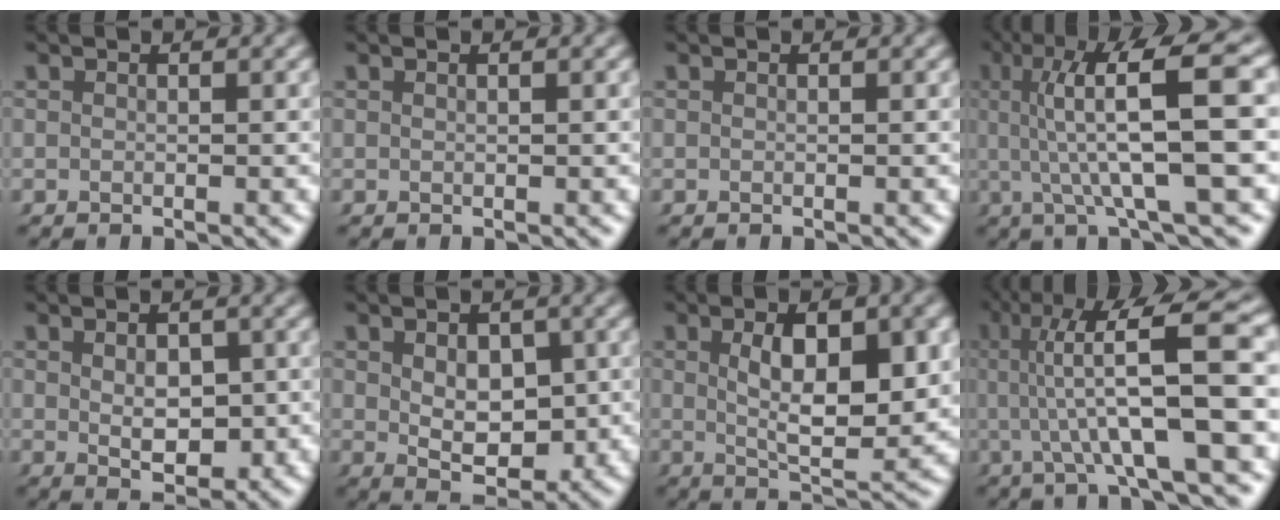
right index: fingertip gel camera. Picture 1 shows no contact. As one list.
[{"total": 0.0}, {"total": 0.0}, {"total": 10.5, "force": [2.1, 2.2, 10.1], "torque": [-0.156, 0.019, 0.029]}, {"total": 4.2, "force": [0.0, 2.4, 3.4], "torque": [-0.047, -0.014, 0.011]}, {"total": 5.6, "force": [-0.3, 3.6, 4.3], "torque": [-0.061, -0.026, 0.006]}, {"total": 6.9, "force": [0.9, 2.6, 6.3], "torque": [-0.097, -0.012, 0.018]}, {"total": 11.3, "force": [2.1, 3.1, 10.6], "torque": [-0.160, 0.020, 0.028]}]